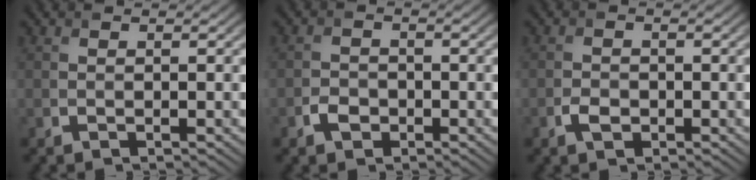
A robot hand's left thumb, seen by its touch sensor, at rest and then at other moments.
{"total": 2.2, "force": [-1.1, 1.6, 0.9], "torque": [-0.018, 0.000, -0.026]}
{"total": 1.8, "force": [-0.8, 1.3, 1.1], "torque": [-0.023, -0.001, -0.018]}